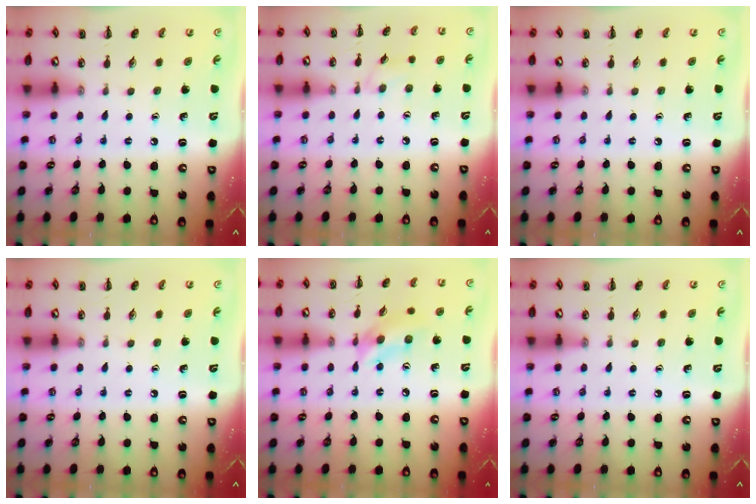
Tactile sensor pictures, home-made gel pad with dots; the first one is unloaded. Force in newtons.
{"total": 4.3, "press": 3.9, "slide": 1.7}
{"total": 0.0}
{"total": 0.0}
{"total": 8.8, "press": 8.7, "slide": 1.4}
{"total": 0.0}